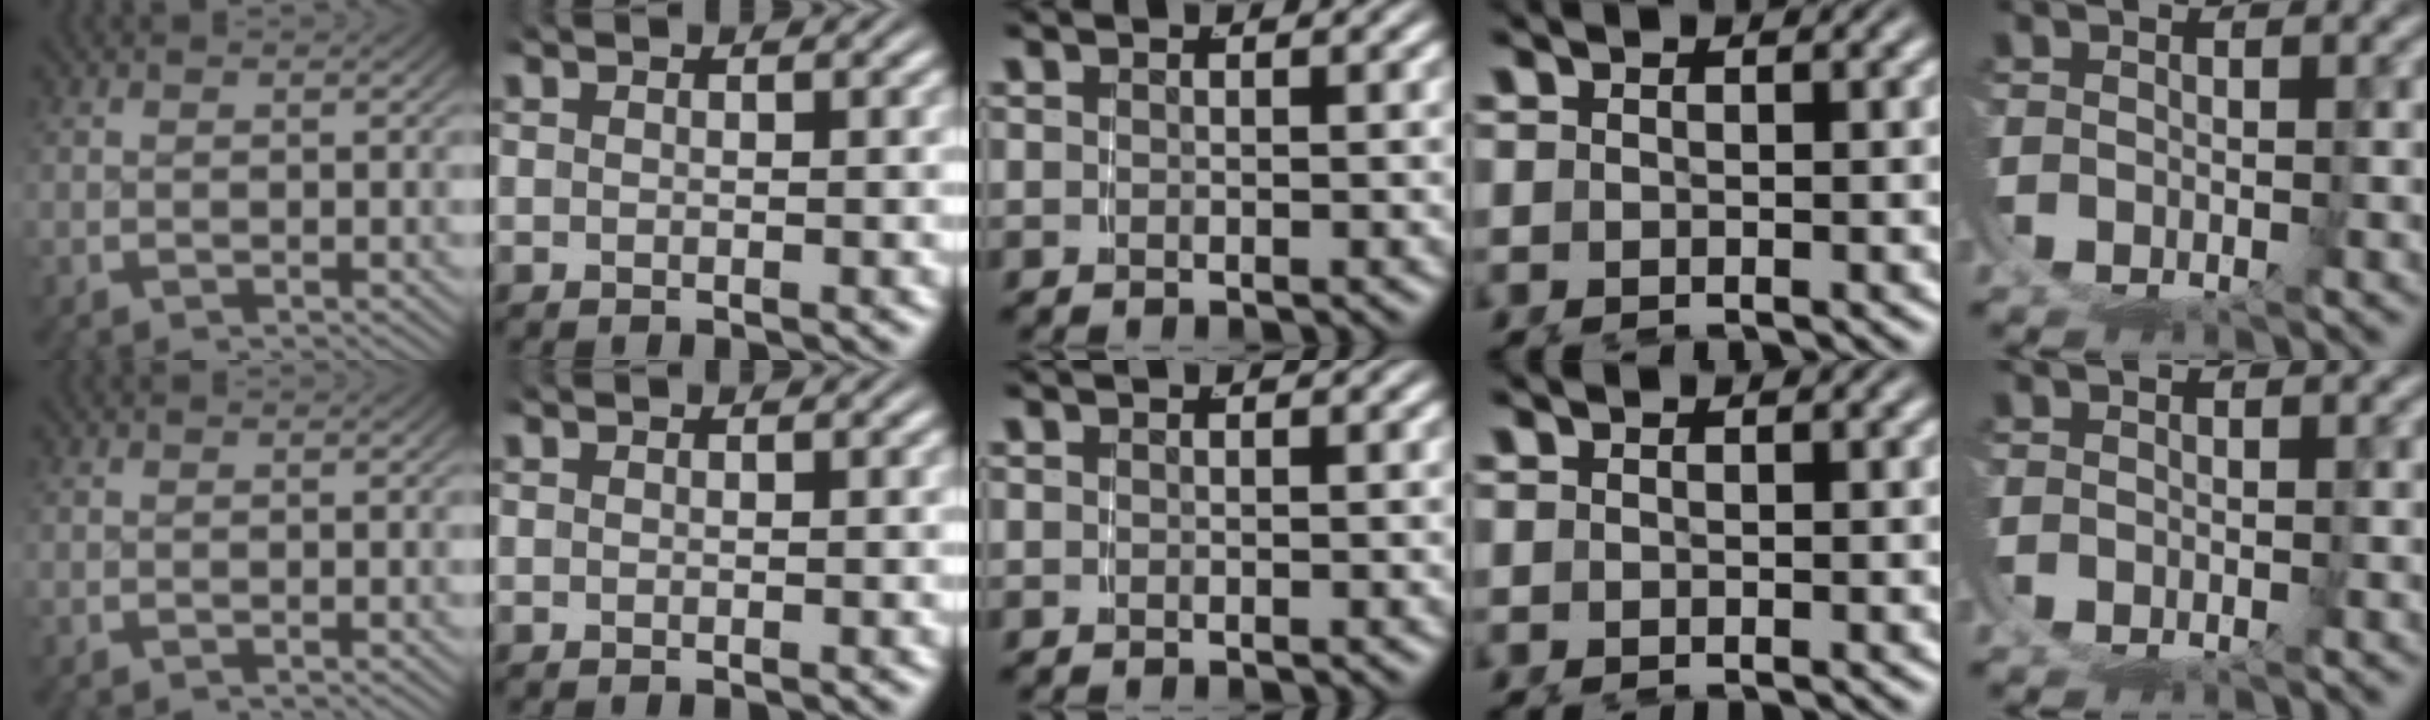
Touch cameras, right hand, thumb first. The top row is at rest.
{}